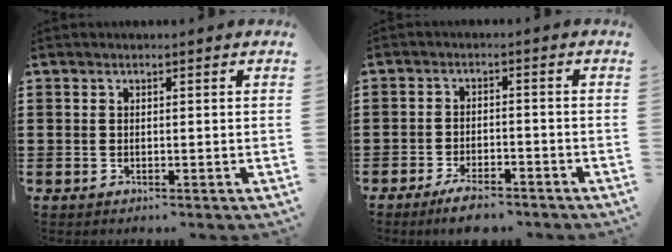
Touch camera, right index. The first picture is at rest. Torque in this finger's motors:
{"motor_torque": [0.08, 0.55, 0.39, 0.09]}